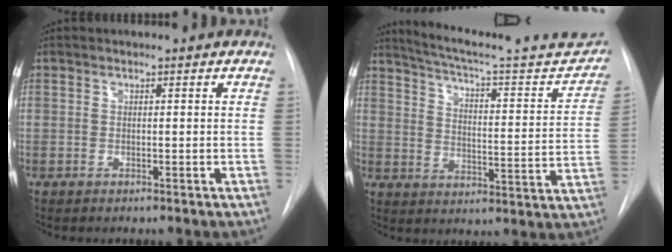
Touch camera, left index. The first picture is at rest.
{"total": 24.3, "force": [22.1, 3.2, 9.5], "torque": [-0.136, -0.055, 0.281]}